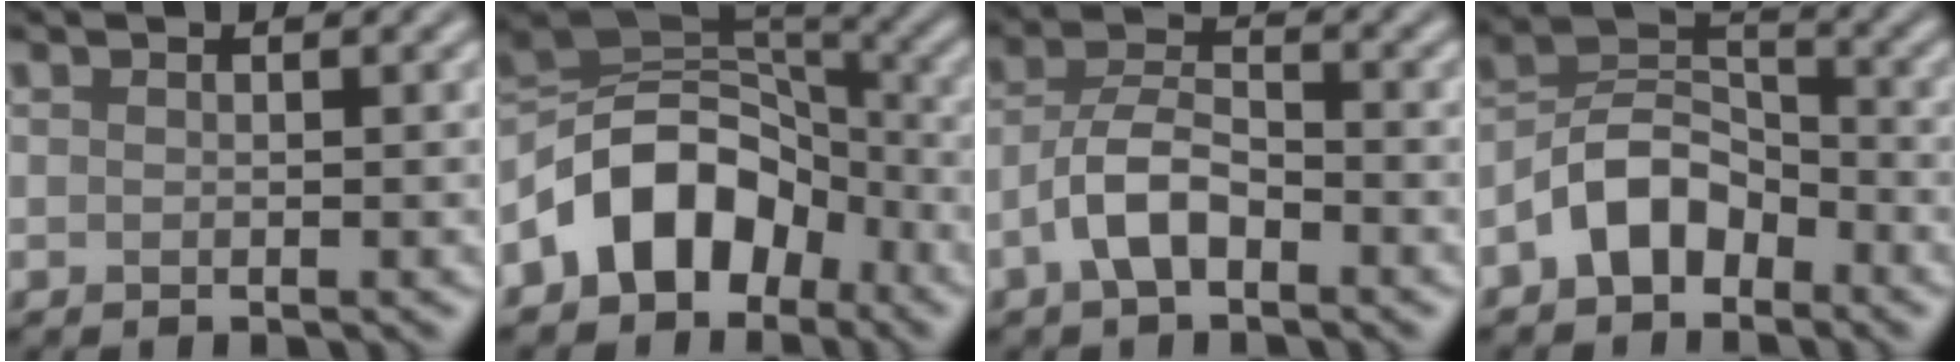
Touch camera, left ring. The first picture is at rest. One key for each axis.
{"total": 8.6, "fx": -4.3, "fy": 5.8, "fz": 4.6, "tx": -0.053, "ty": 0.014, "tz": -0.091}
{"total": 4.3, "fx": -2.1, "fy": 2.0, "fz": 3.2, "tx": -0.060, "ty": 0.010, "tz": -0.049}
{"total": 5.2, "fx": -3.1, "fy": 3.1, "fz": 2.7, "tx": -0.043, "ty": 0.012, "tz": -0.070}